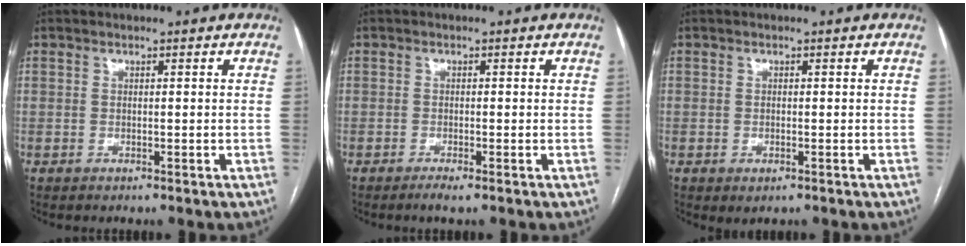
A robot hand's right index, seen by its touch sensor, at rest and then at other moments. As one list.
[{"total": 1.5, "force": [-1.0, 0.0, 1.1], "torque": [-0.021, -0.003, -0.019]}, {"total": 1.3, "force": [-0.5, 0.6, 1.0], "torque": [-0.016, -0.003, 0.001]}]